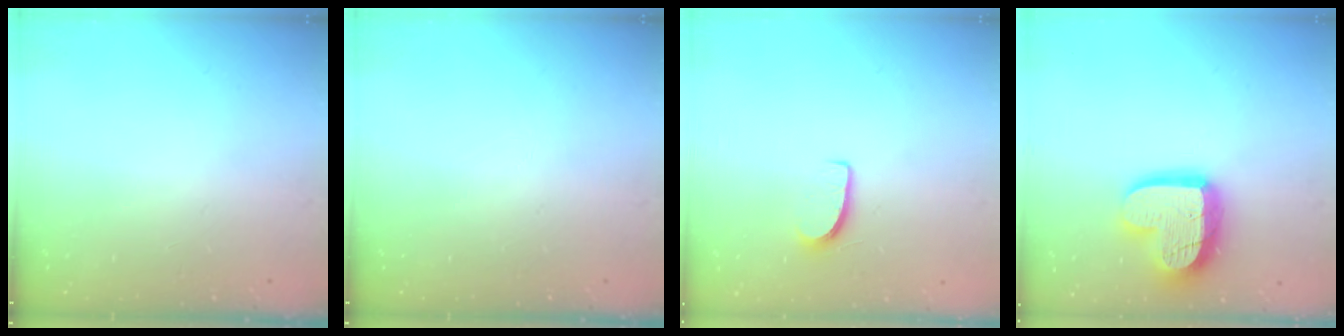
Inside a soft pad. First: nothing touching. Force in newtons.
{"total": 0.0}
{"total": 5.9, "press": 5.9, "slide": 0.4}
{"total": 17.4, "press": 17.4, "slide": 1.7}